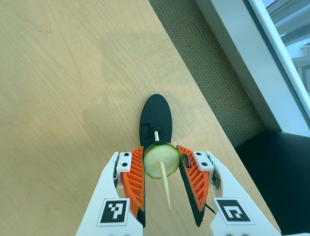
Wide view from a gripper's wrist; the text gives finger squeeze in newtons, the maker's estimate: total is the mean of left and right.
{"total": 9.5, "left": 9.4, "right": 9.7}